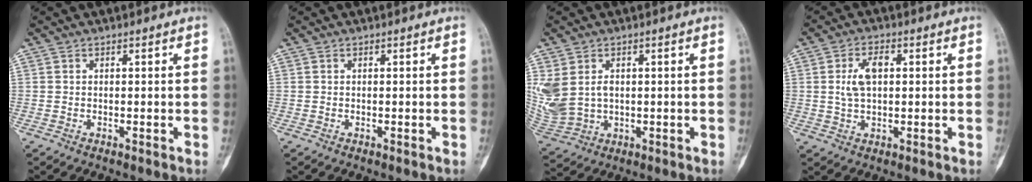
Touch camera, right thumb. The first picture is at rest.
{"total": 0.0}
{"total": 11.1, "force": [1.4, 8.4, 7.0], "torque": [-0.179, 0.000, 0.053]}
{"total": 5.9, "force": [1.0, 3.3, 4.8], "torque": [-0.093, 0.007, 0.018]}